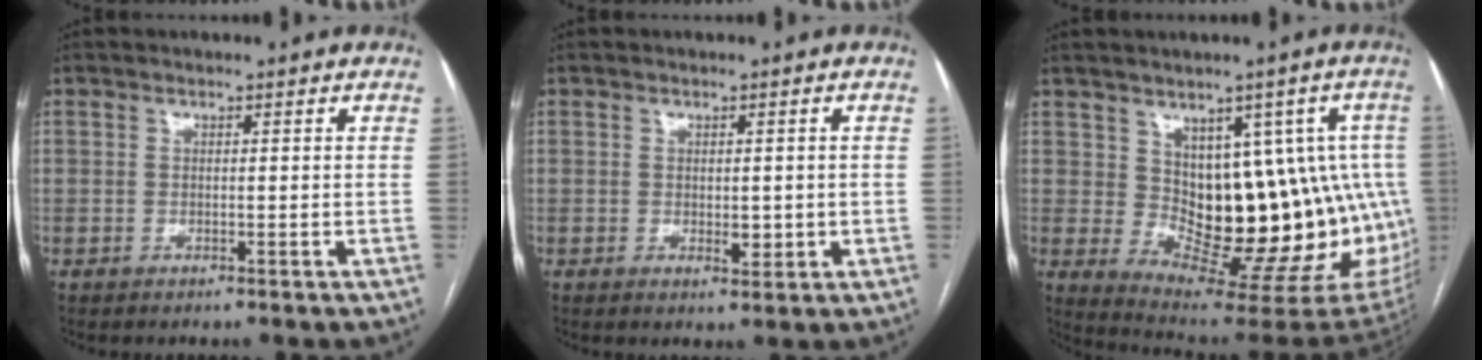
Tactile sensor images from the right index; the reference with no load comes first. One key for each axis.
{"total": 2.5, "fx": -0.2, "fy": 1.4, "fz": 2.1, "tx": -0.027, "ty": -0.004, "tz": 0.004}
{"total": 16.3, "fx": 1.4, "fy": 8.4, "fz": 13.9, "tx": -0.142, "ty": 0.016, "tz": 0.039}